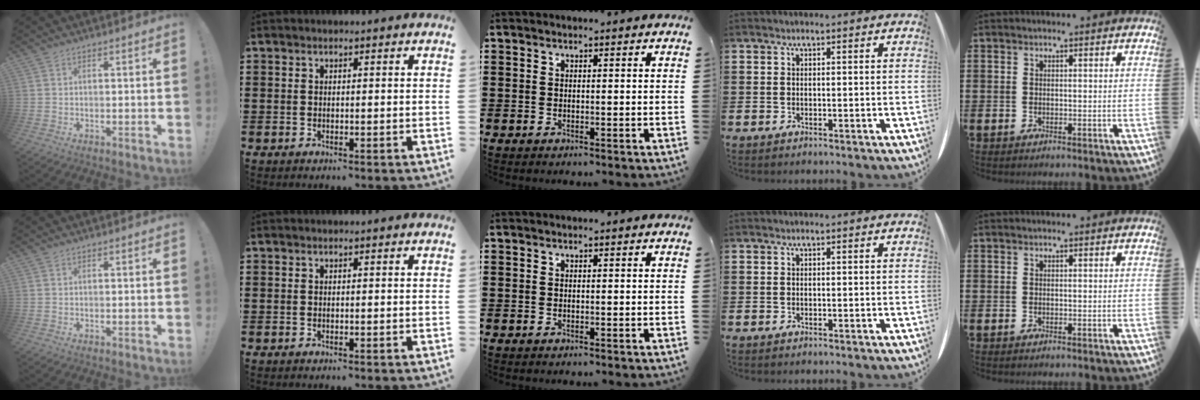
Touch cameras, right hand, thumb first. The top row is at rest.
{}